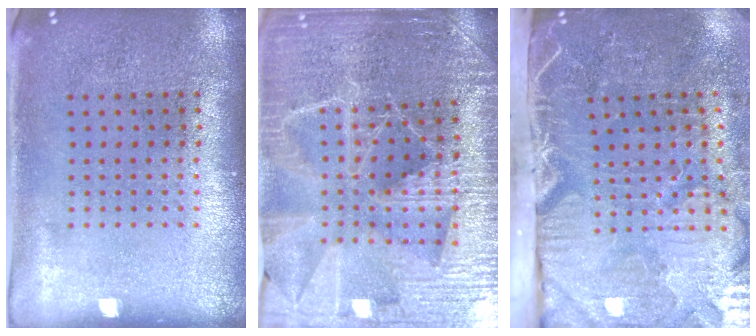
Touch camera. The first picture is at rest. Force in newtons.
{"total": 4.7, "press": 4.4, "slide": 1.7}
{"total": 5.4, "press": 4.4, "slide": 3.1}